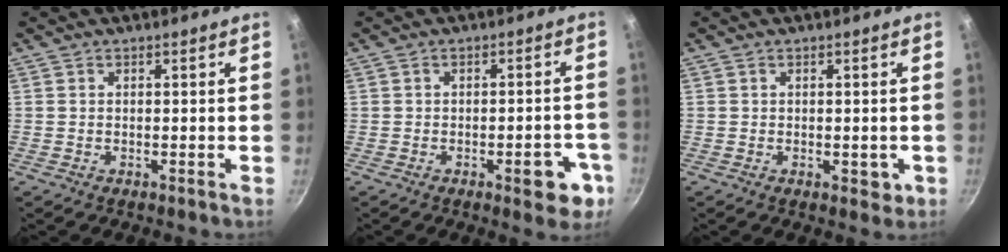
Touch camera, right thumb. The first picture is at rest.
{"total": 7.4, "force": [-3.2, 3.1, 6.0], "torque": [-0.045, 0.020, -0.036]}
{"total": 2.9, "force": [-0.8, 1.6, 2.3], "torque": [-0.019, -0.003, -0.010]}